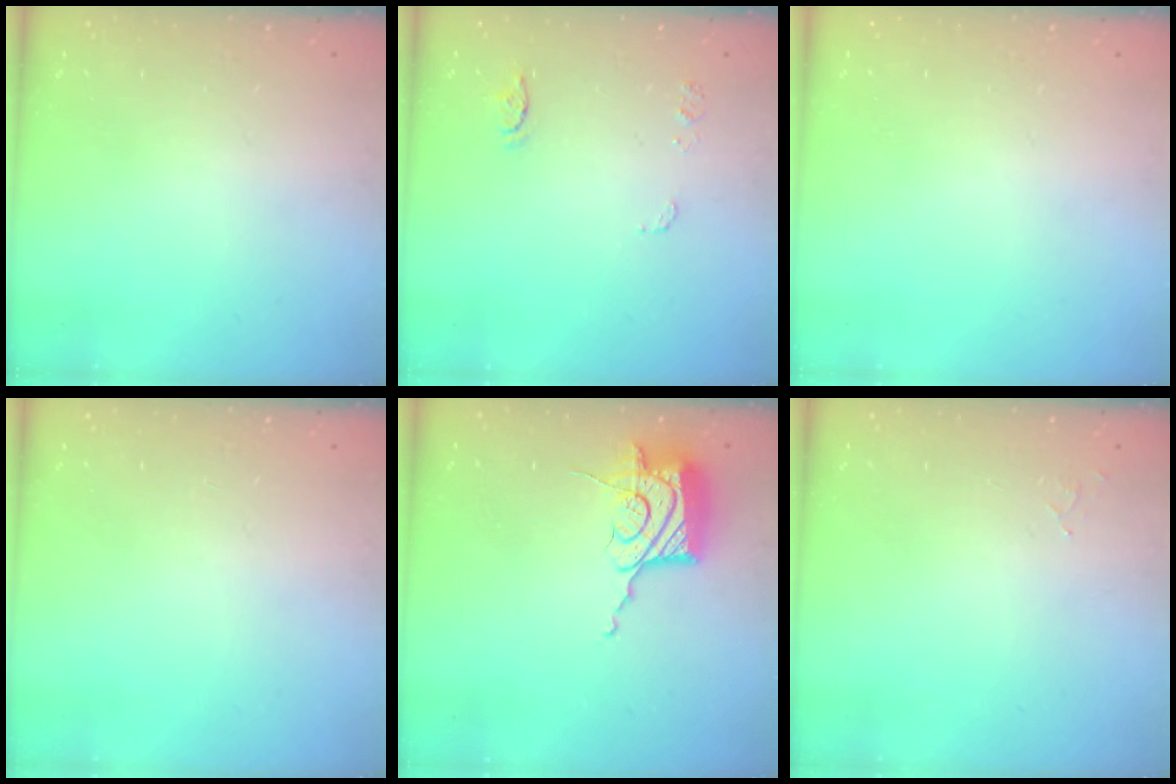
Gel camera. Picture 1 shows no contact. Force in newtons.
{"total": 6.9, "press": 6.9, "slide": 0.5}
{"total": 0.0}
{"total": 0.0}
{"total": 17.2, "press": 17.1, "slide": 0.7}
{"total": 5.2, "press": 5.2, "slide": 0.4}